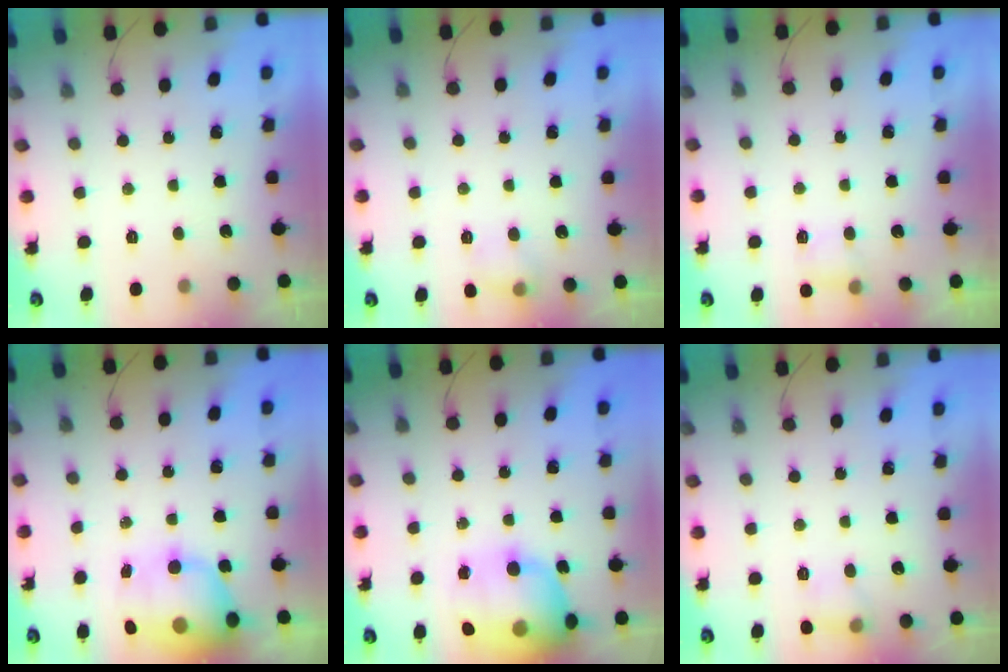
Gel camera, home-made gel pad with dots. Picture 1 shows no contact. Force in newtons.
{"total": 6.0, "press": 5.8, "slide": 1.6}
{"total": 3.8, "press": 3.6, "slide": 1.1}
{"total": 12.8, "press": 12.4, "slide": 3.3}
{"total": 22.1, "press": 21.7, "slide": 3.9}
{"total": 6.2, "press": 5.9, "slide": 1.8}